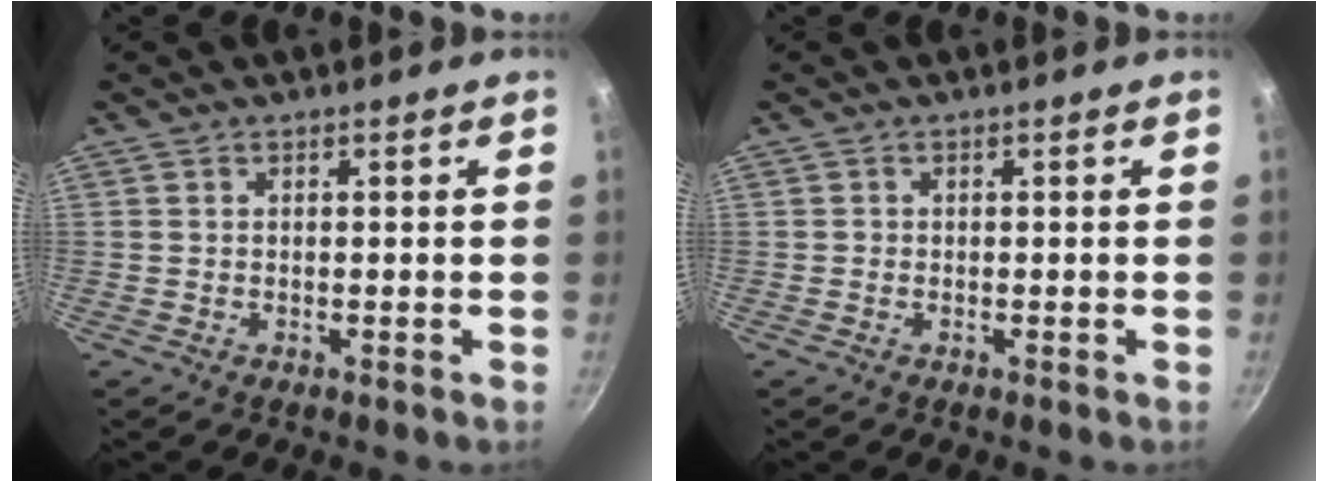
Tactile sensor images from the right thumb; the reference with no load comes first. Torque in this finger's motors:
{"motor_torque": [0.07, 0.23, -0.32, 0.24, 0.06]}